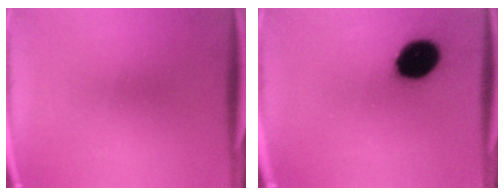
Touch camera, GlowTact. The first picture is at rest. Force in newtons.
{"total": 14.3}